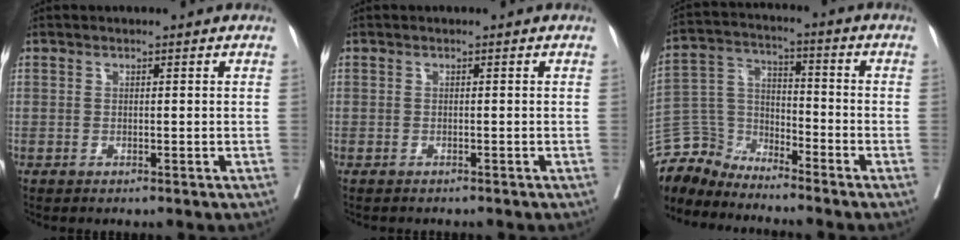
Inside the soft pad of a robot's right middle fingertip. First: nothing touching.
{"total": 2.2, "force": [-2.0, 0.4, 1.0], "torque": [-0.016, -0.002, -0.023]}
{"total": 7.8, "force": [-7.6, 1.5, -0.7], "torque": [0.011, 0.027, -0.156]}